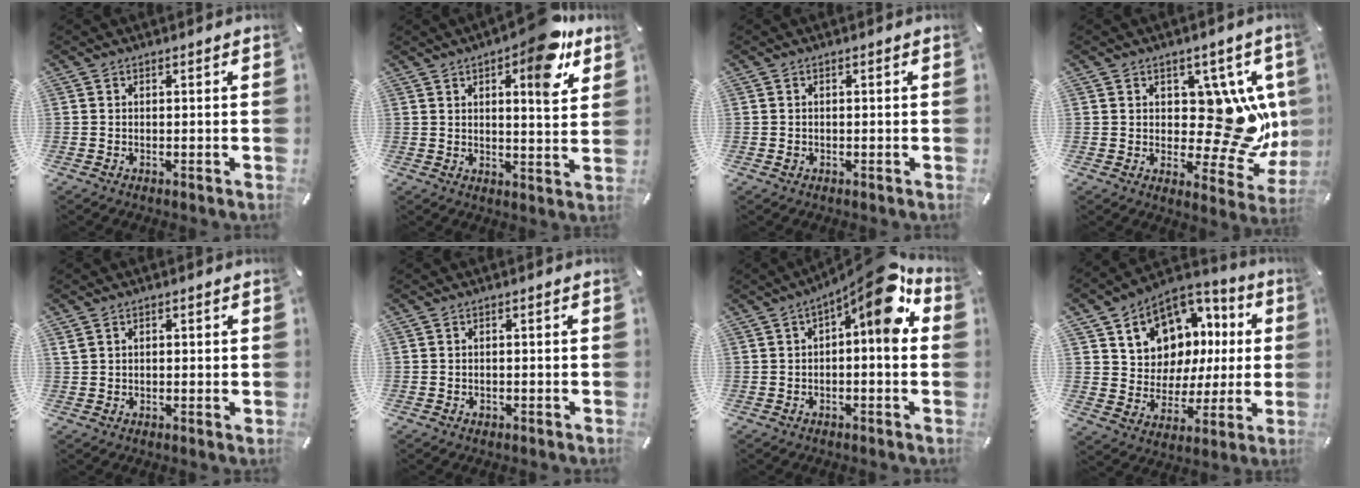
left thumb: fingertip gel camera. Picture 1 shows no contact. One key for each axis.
{"total": 12.0, "fx": 7.0, "fy": 3.7, "fz": 9.1, "tx": -0.116, "ty": -0.040, "tz": 0.109}
{"total": 0.6, "fx": -0.1, "fy": 0.4, "fz": 0.3, "tx": -0.006, "ty": 0.002, "tz": -0.003}
{"total": 16.2, "fx": 3.0, "fy": 10.0, "fz": 12.4, "tx": -0.148, "ty": -0.041, "tz": 0.063}
{"total": 1.7, "fx": 0.4, "fy": 1.1, "fz": 1.3, "tx": -0.026, "ty": 0.004, "tz": 0.006}
{"total": 0.5, "fx": -0.1, "fy": 0.4, "fz": 0.3, "tx": -0.005, "ty": 0.002, "tz": -0.004}
{"total": 11.4, "fx": 3.6, "fy": 2.9, "fz": 10.4, "tx": -0.140, "ty": -0.032, "tz": 0.052}
{"total": 11.4, "fx": 5.8, "fy": 9.4, "fz": 3.1, "tx": -0.069, "ty": -0.053, "tz": 0.117}